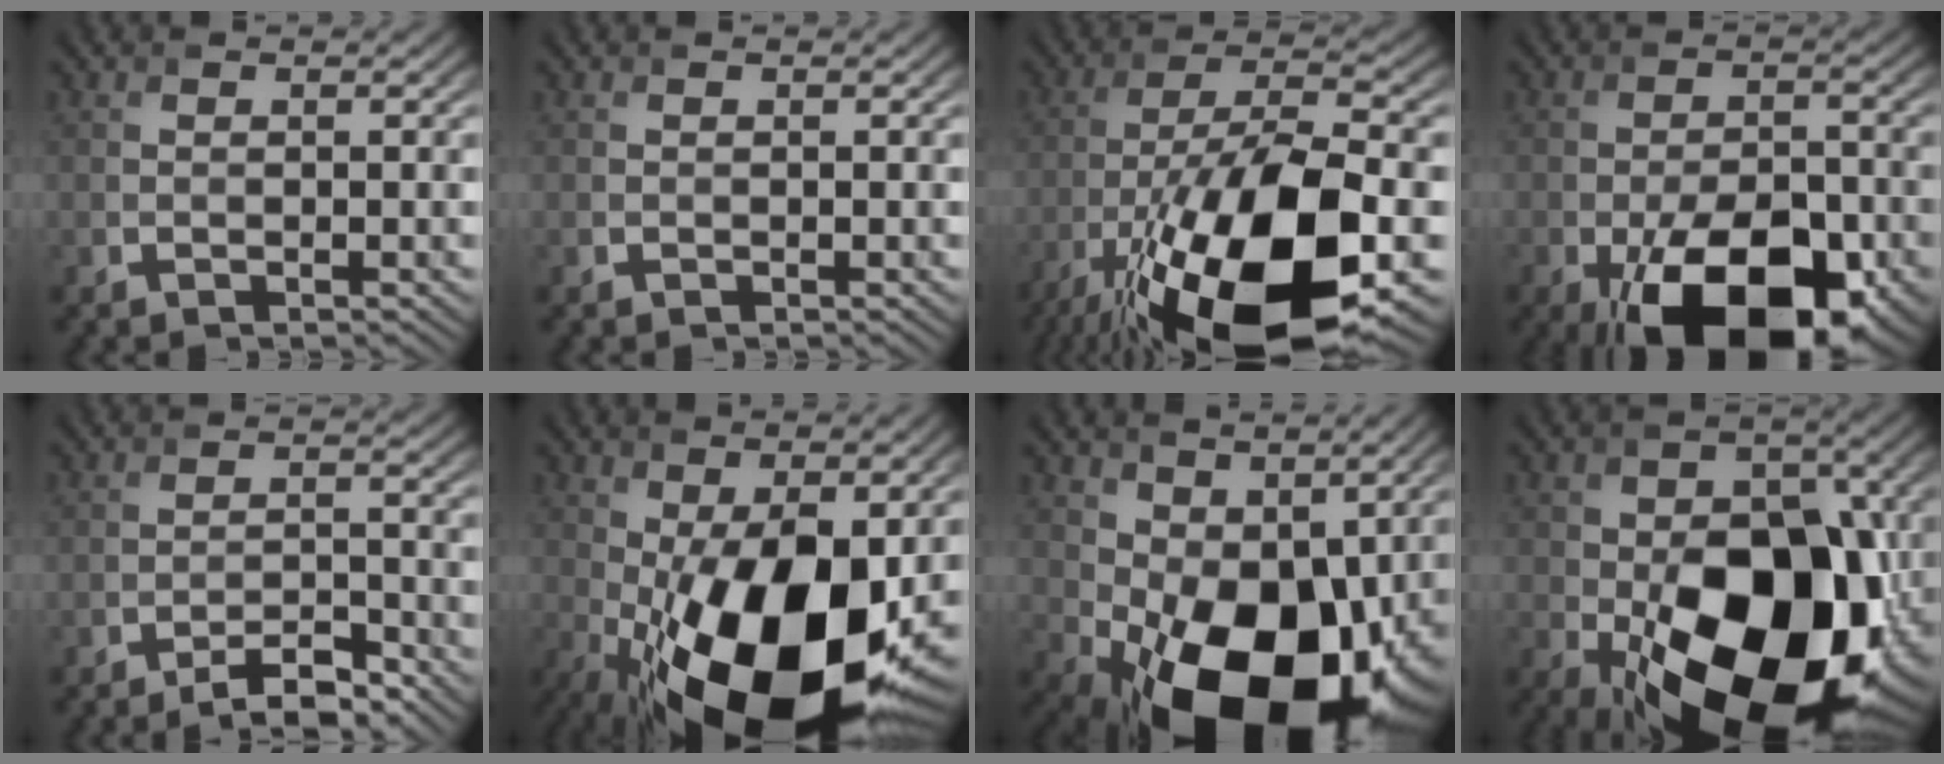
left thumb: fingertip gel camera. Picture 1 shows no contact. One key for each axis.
{"total": 0.0}
{"total": 19.7, "fx": -9.8, "fy": 6.7, "fz": 15.8, "tx": -0.291, "ty": -0.016, "tz": -0.171}
{"total": 15.9, "fx": -7.4, "fy": 8.0, "fz": 11.6, "tx": -0.195, "ty": -0.037, "tz": -0.108}
{"total": 4.1, "fx": -3.2, "fy": 1.0, "fz": 2.4, "tx": -0.040, "ty": 0.003, "tz": -0.055}
{"total": 18.6, "fx": -4.4, "fy": 8.8, "fz": 15.8, "tx": -0.283, "ty": -0.035, "tz": -0.061}
{"total": 17.3, "fx": -0.9, "fy": 10.5, "fz": 13.7, "tx": -0.227, "ty": -0.037, "tz": 0.004}
{"total": 19.8, "fx": -5.0, "fy": 12.4, "fz": 14.7, "tx": -0.207, "ty": -0.055, "tz": -0.056}